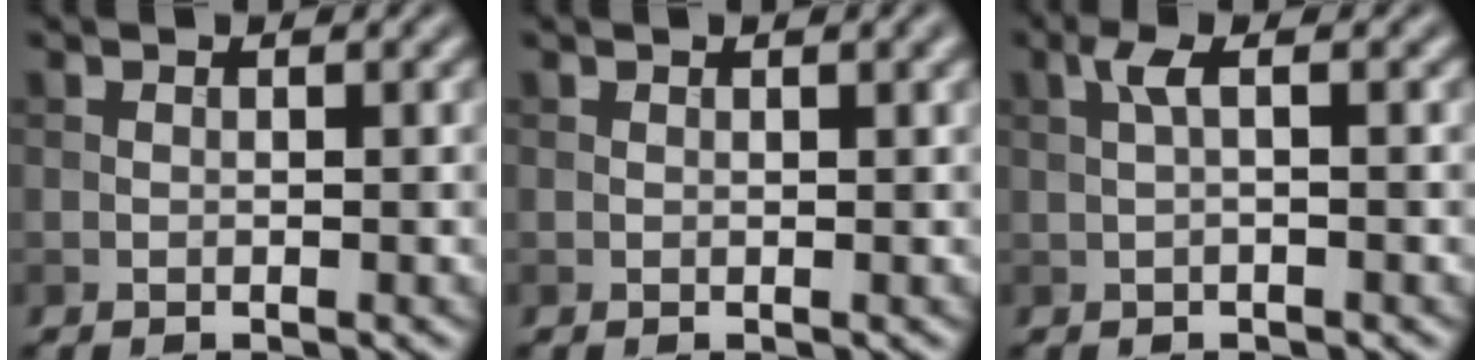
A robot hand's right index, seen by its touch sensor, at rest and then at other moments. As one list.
[{"total": 0.9, "force": [0.6, 0.2, 0.7], "torque": [-0.009, 0.003, 0.010]}, {"total": 1.8, "force": [0.4, 0.3, 1.7], "torque": [-0.037, 0.006, 0.005]}]